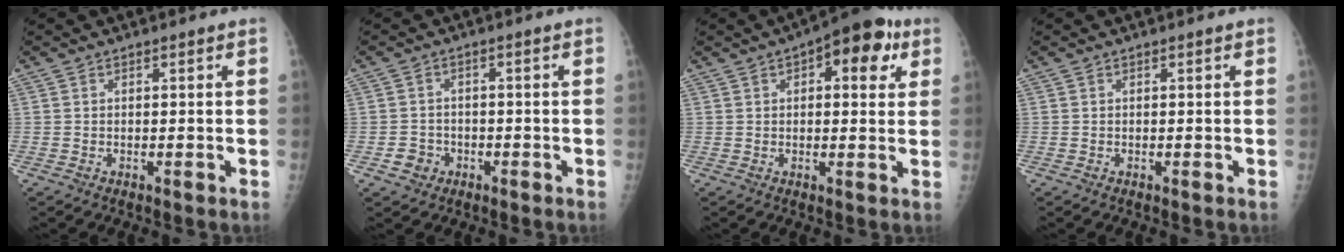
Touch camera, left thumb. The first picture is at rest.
{"total": 3.3, "force": [-1.4, 3.0, 0.7], "torque": [0.005, 0.012, -0.022]}
{"total": 11.6, "force": [5.0, 5.5, 9.0], "torque": [-0.074, 0.003, 0.057]}
{"total": 0.0}